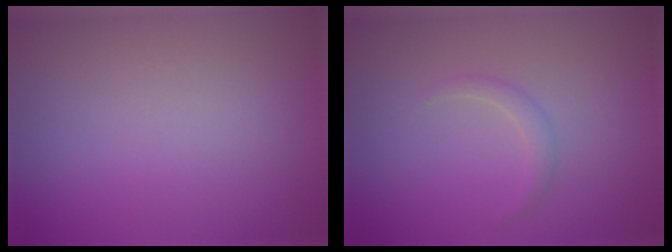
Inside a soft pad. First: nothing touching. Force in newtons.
{"total": 1.1, "press": 1.1, "slide": 0.1}